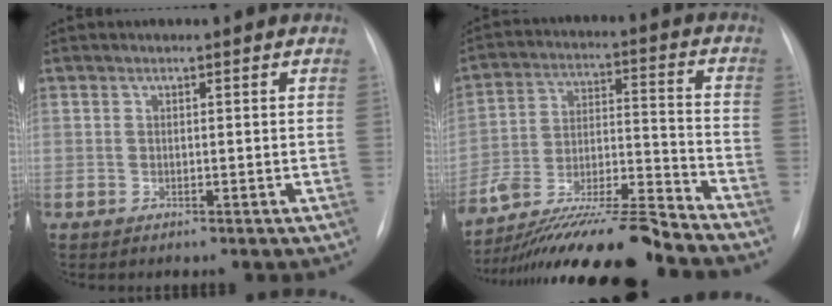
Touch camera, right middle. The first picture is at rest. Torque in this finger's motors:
{"motor_torque": [1.06, -1.08, 0.44, 0.20]}